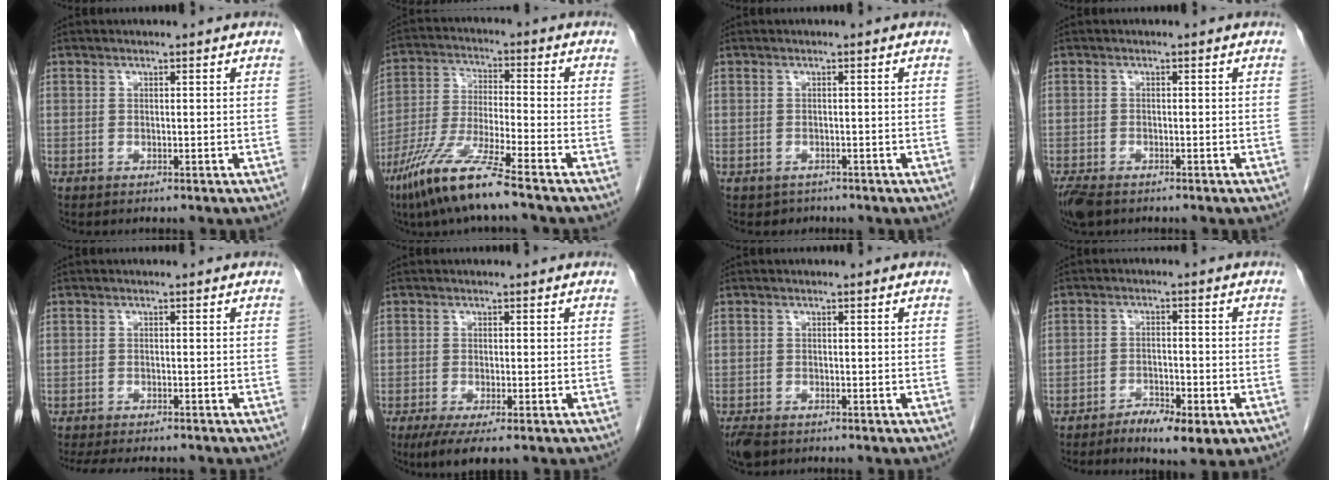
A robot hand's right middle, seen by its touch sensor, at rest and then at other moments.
{"total": 11.2, "force": [-7.7, -0.2, 8.1], "torque": [-0.169, -0.034, -0.152]}
{"total": 1.6, "force": [-1.2, 1.1, -0.2], "torque": [-0.007, 0.003, -0.017]}
{"total": 4.2, "force": [-3.2, 1.7, 2.2], "torque": [-0.046, -0.010, -0.054]}
{"total": 9.7, "force": [-8.5, 2.4, 4.0], "torque": [-0.062, -0.010, -0.114]}
{"total": 5.0, "force": [-3.2, 1.0, 3.7], "torque": [-0.058, -0.014, -0.050]}
{"total": 3.1, "force": [-2.3, 1.4, 1.4], "torque": [-0.031, -0.006, -0.039]}
{"total": 11.0, "force": [-7.4, 3.1, 7.5], "torque": [-0.107, -0.001, -0.117]}